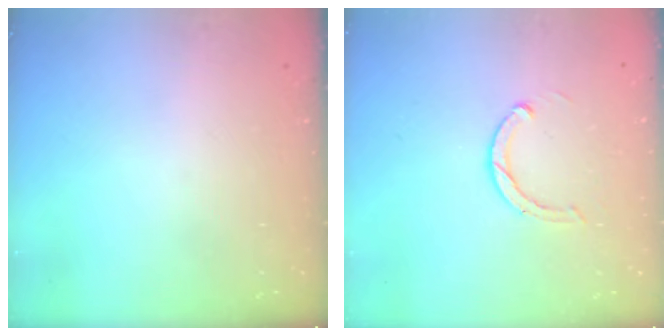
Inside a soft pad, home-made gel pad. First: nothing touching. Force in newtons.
{"total": 2.9, "press": 2.9, "slide": 0.4}